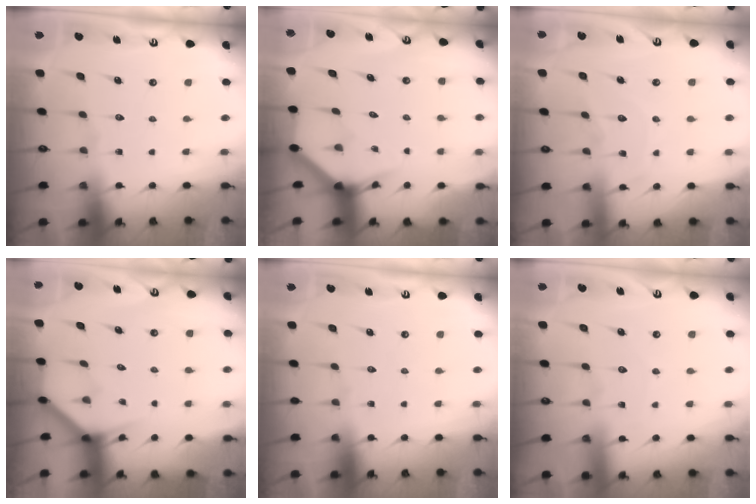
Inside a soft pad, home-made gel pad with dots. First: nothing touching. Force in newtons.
{"total": 3.8, "press": 3.8, "slide": 0.3}
{"total": 7.4, "press": 7.4, "slide": 0.7}
{"total": 3.8, "press": 3.8, "slide": 0.3}
{"total": 0.0}
{"total": 4.3, "press": 4.2, "slide": 0.5}